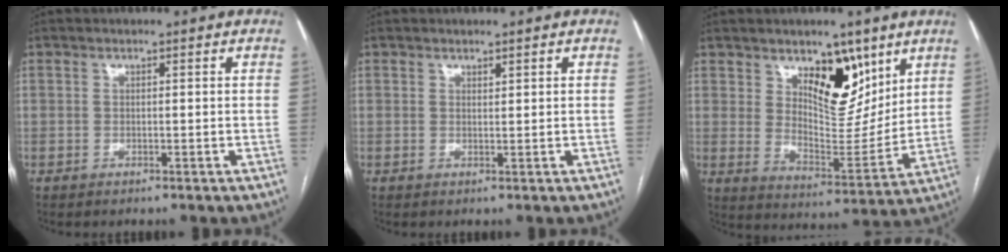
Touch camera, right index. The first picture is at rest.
{"total": 0.6, "force": [0.5, 0.1, 0.2], "torque": [-0.005, -0.004, 0.008]}
{"total": 11.6, "force": [6.8, 5.3, 7.8], "torque": [-0.112, -0.013, 0.121]}